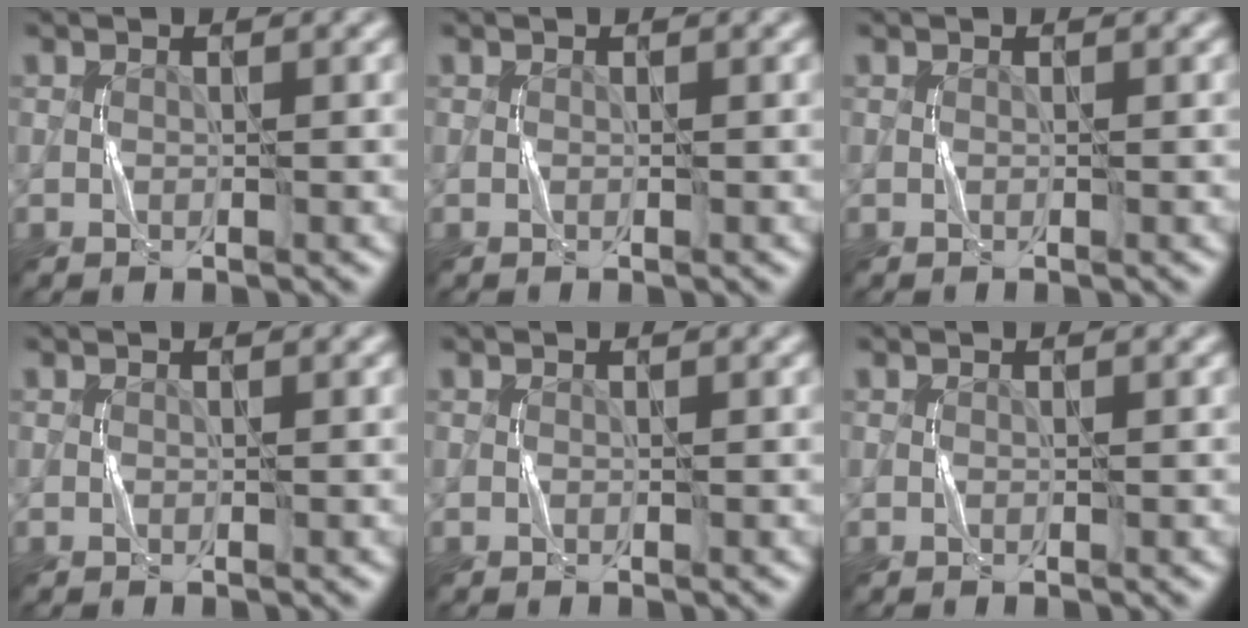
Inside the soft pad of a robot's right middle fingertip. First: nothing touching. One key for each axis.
{"total": 0.0}
{"total": 0.0}
{"total": 0.0}
{"total": 0.0}
{"total": 0.0}